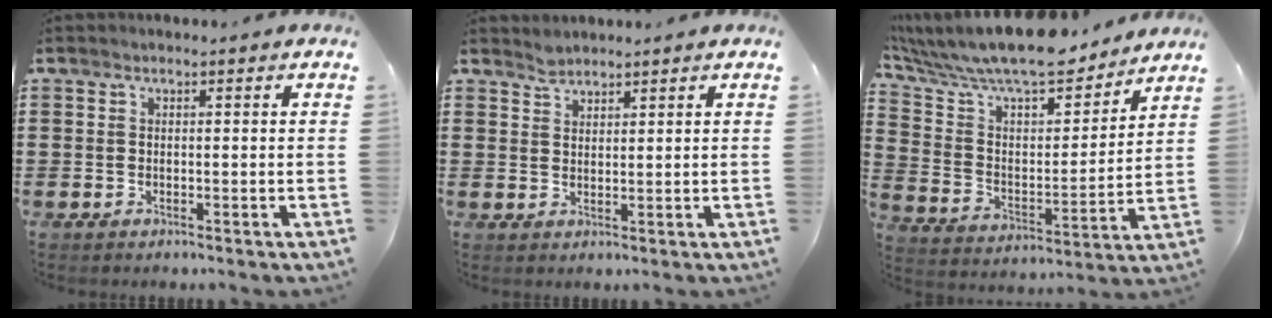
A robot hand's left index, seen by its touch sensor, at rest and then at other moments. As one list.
[{"total": 1.7, "force": [1.6, 0.5, -0.1], "torque": [-0.002, 0.001, 0.032]}, {"total": 11.1, "force": [10.0, 2.2, 4.3], "torque": [-0.124, -0.063, 0.174]}]